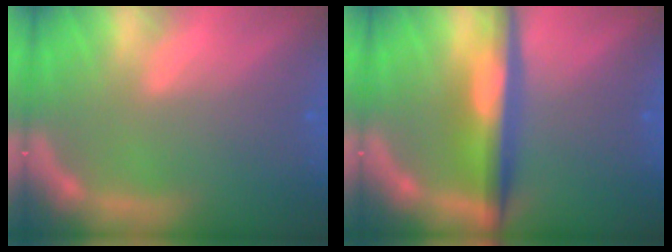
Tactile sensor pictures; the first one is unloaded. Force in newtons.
{"total": 6.0}